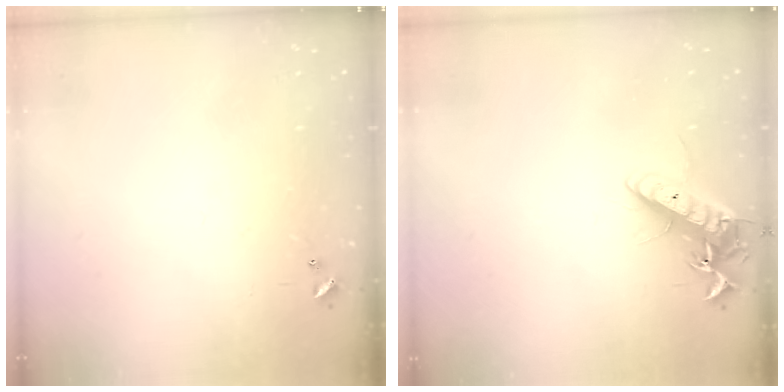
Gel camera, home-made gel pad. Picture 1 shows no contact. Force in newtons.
{"total": 13.9, "press": 13.9, "slide": 1.3}